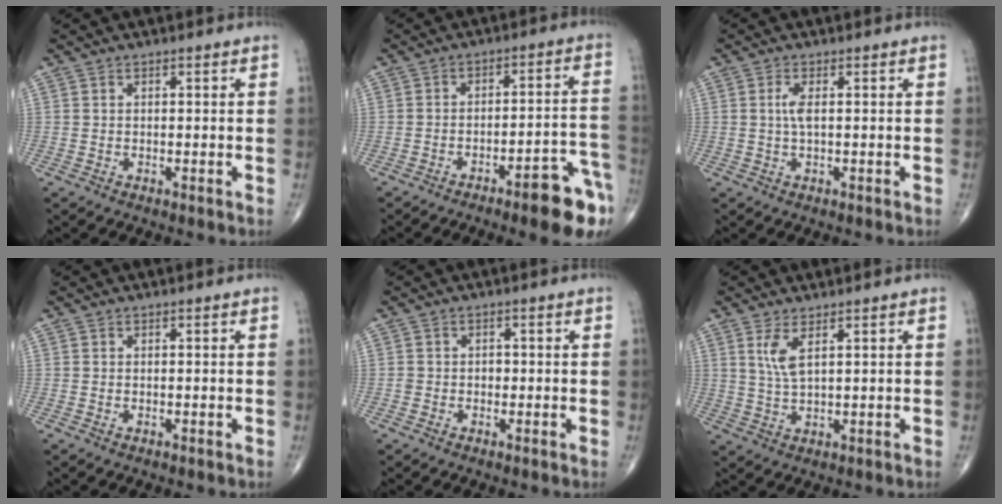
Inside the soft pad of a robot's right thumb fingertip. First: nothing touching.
{"total": 11.9, "force": [-7.0, 2.2, 9.3], "torque": [-0.104, 0.056, -0.090]}
{"total": 2.2, "force": [0.2, 0.5, 2.1], "torque": [-0.054, 0.001, 0.006]}
{"total": 0.0}
{"total": 1.6, "force": [-0.3, 1.4, 0.7], "torque": [-0.004, 0.005, -0.006]}
{"total": 4.0, "force": [1.8, 1.0, 3.5], "torque": [-0.077, -0.014, 0.045]}